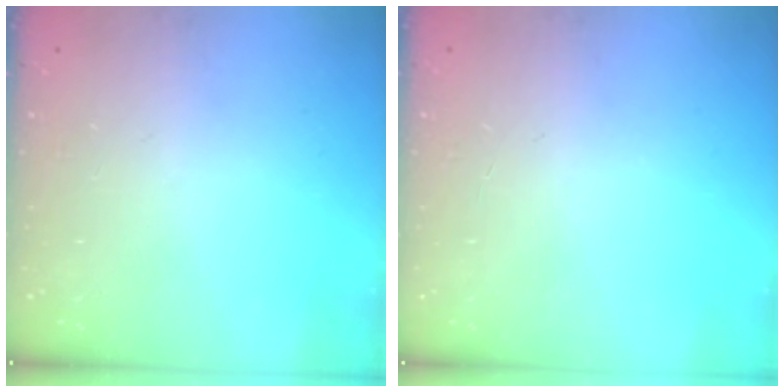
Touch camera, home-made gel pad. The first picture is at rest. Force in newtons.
{"total": 2.3, "press": 2.3, "slide": 0.2}